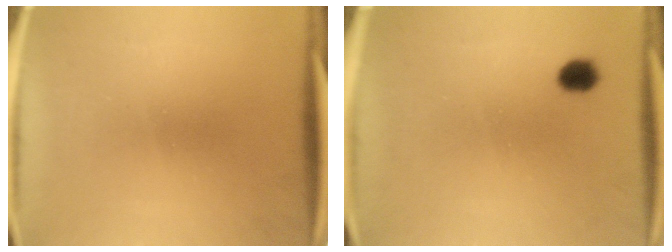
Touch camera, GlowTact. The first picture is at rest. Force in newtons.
{"total": 2.7}